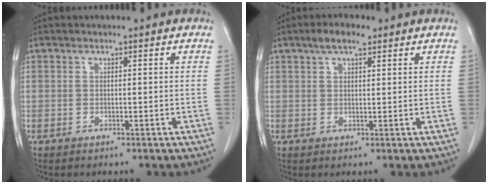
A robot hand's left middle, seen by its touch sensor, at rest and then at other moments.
{"total": 3.9, "force": [2.6, 1.3, 2.7], "torque": [-0.054, 0.011, 0.045]}